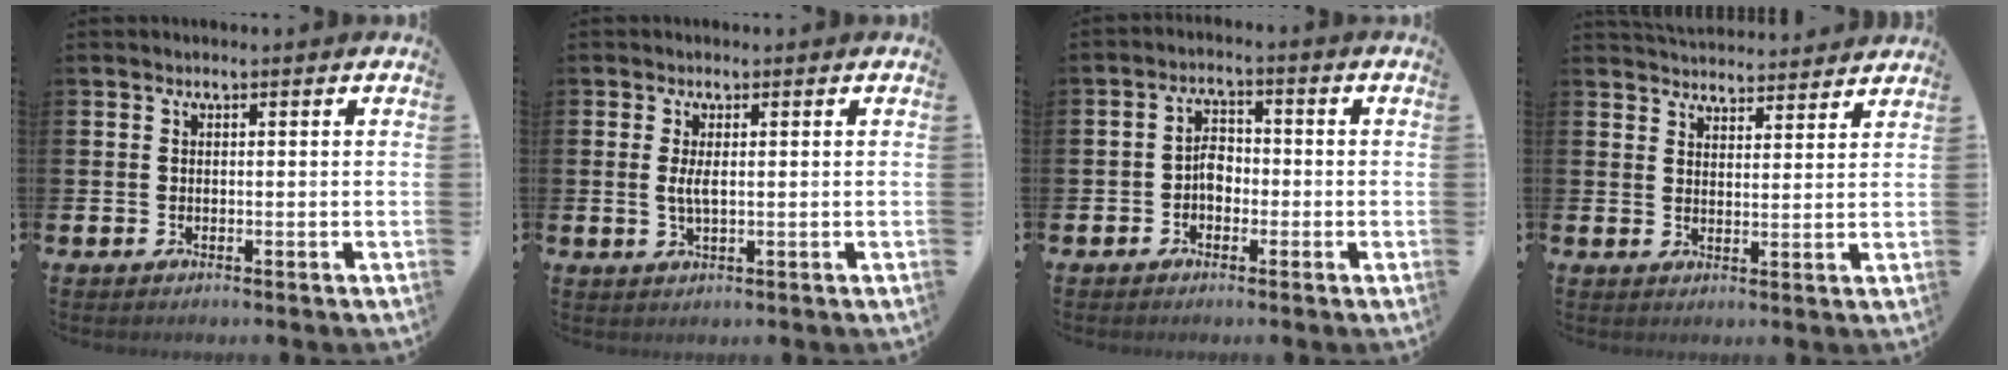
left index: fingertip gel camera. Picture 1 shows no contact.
{"total": 2.1, "force": [0.3, 0.6, 1.9], "torque": [-0.036, 0.003, 0.003]}
{"total": 3.0, "force": [-1.1, 2.0, 1.9], "torque": [-0.035, 0.009, -0.024]}
{"total": 4.1, "force": [4.1, 0.5, -0.1], "torque": [-0.008, -0.026, 0.074]}